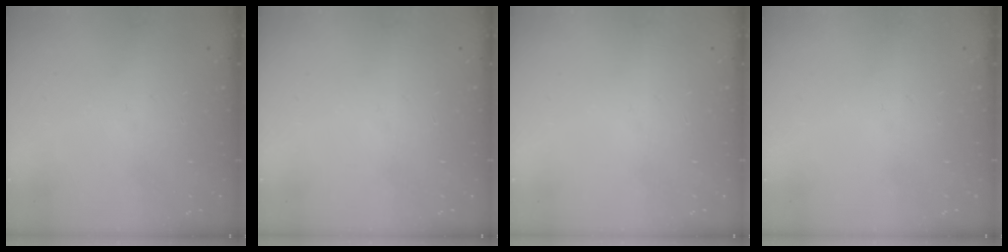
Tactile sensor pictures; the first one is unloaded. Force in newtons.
{"total": 0.0}
{"total": 0.0}
{"total": 0.0}